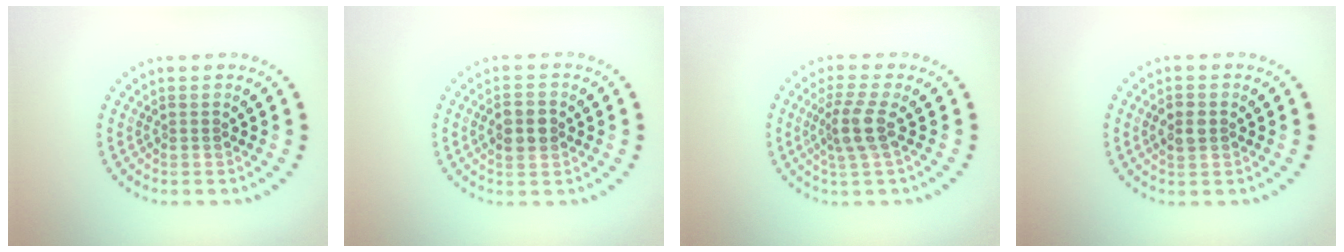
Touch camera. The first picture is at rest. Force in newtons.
{"total": 2.9, "press": 2.9, "slide": 0.1}
{"total": 2.9, "press": 2.2, "slide": 1.8}
{"total": 1.8, "press": 1.8, "slide": 0.1}